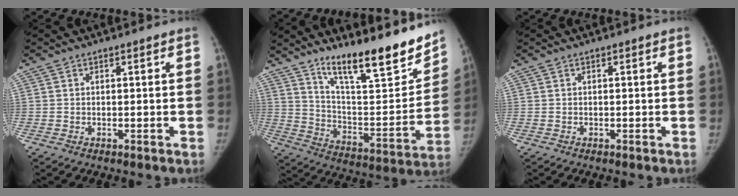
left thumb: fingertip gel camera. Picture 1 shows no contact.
{"total": 22.5, "force": [17.0, 5.0, 13.9], "torque": [-0.173, -0.107, 0.274]}
{"total": 0.0}